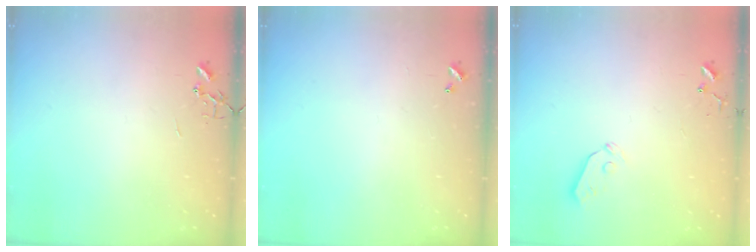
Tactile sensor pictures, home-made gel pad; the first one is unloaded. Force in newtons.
{"total": 0.0}
{"total": 3.8, "press": 3.8, "slide": 0.3}